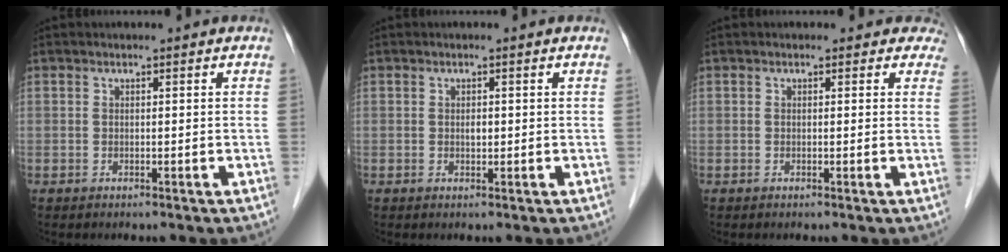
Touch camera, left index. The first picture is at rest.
{"total": 0.9, "force": [0.1, 0.5, 0.7], "torque": [-0.013, 0.001, 0.001]}
{"total": 2.8, "force": [2.2, 1.7, 0.1], "torque": [0.022, -0.008, -0.003]}